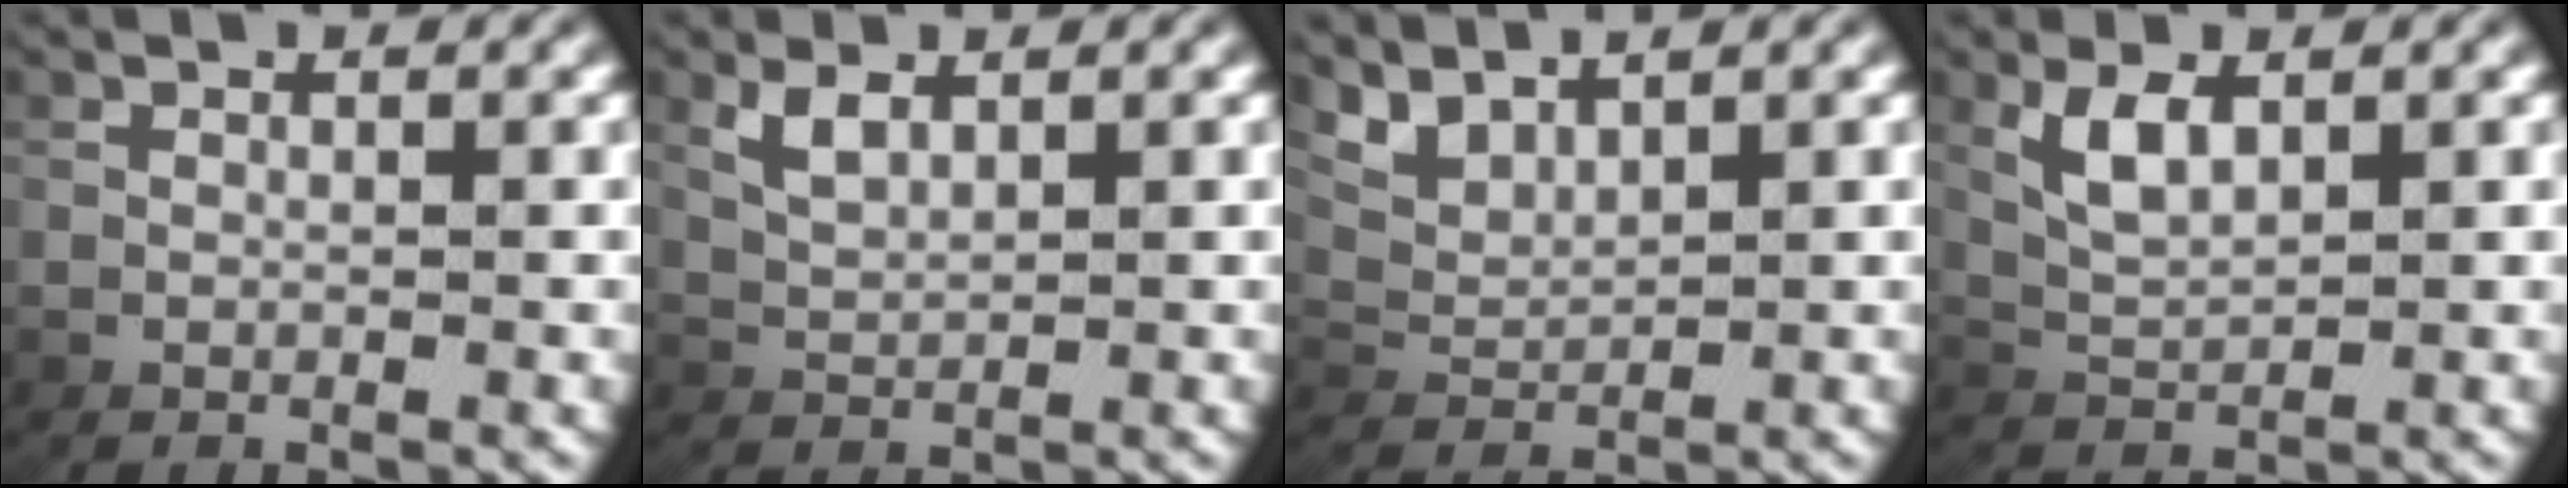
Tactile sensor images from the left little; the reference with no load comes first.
{"total": 1.8, "force": [1.4, 0.0, 1.1], "torque": [-0.029, -0.001, 0.037]}
{"total": 3.3, "force": [2.5, 1.5, 1.6], "torque": [-0.049, 0.000, 0.053]}
{"total": 2.6, "force": [1.4, 0.6, 2.1], "torque": [-0.048, -0.002, 0.035]}